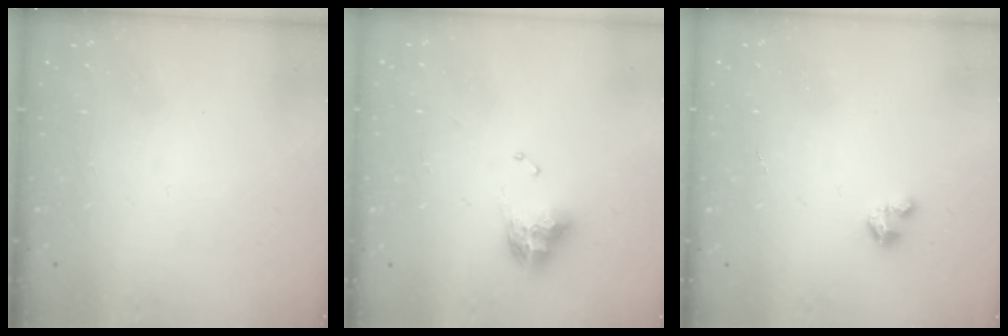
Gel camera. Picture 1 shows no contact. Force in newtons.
{"total": 8.8, "press": 8.7, "slide": 1.1}
{"total": 2.7, "press": 2.7, "slide": 0.2}